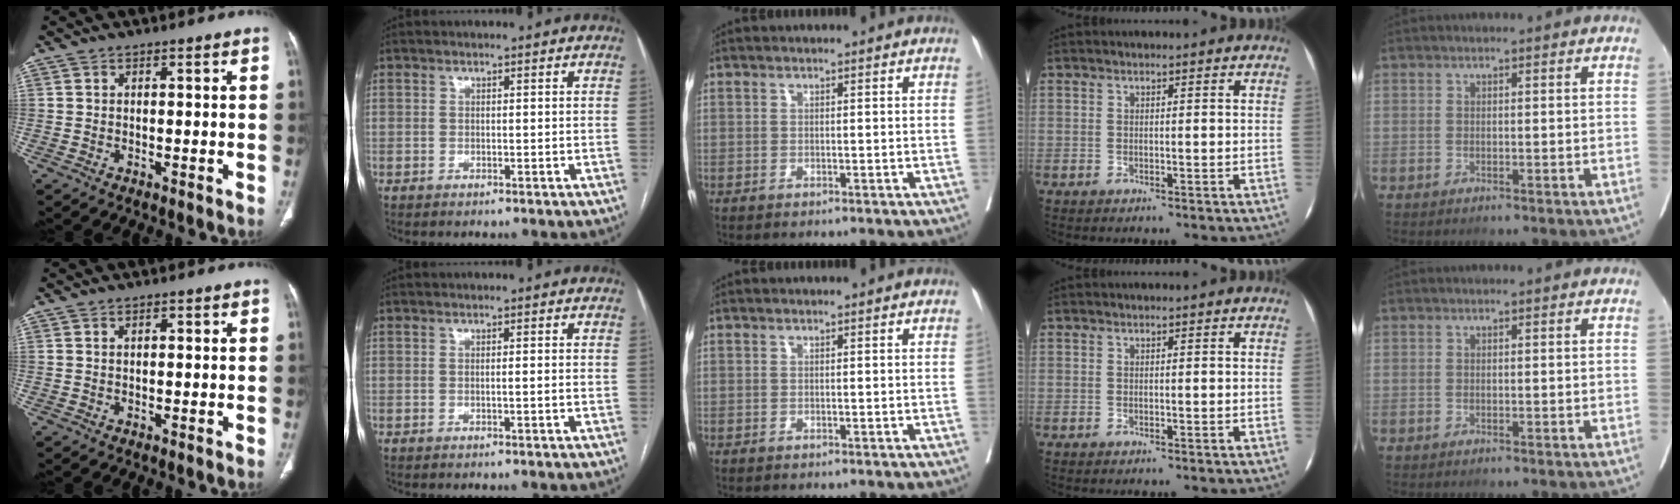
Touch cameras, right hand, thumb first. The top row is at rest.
{"thumb": {"total": 0.7, "force": [0.2, 0.4, 0.5], "torque": [-0.008, 0.003, 0.004]}, "index": {"total": 0.8, "force": [-0.1, -0.1, 0.8], "torque": [-0.013, 0.000, 0.000]}}